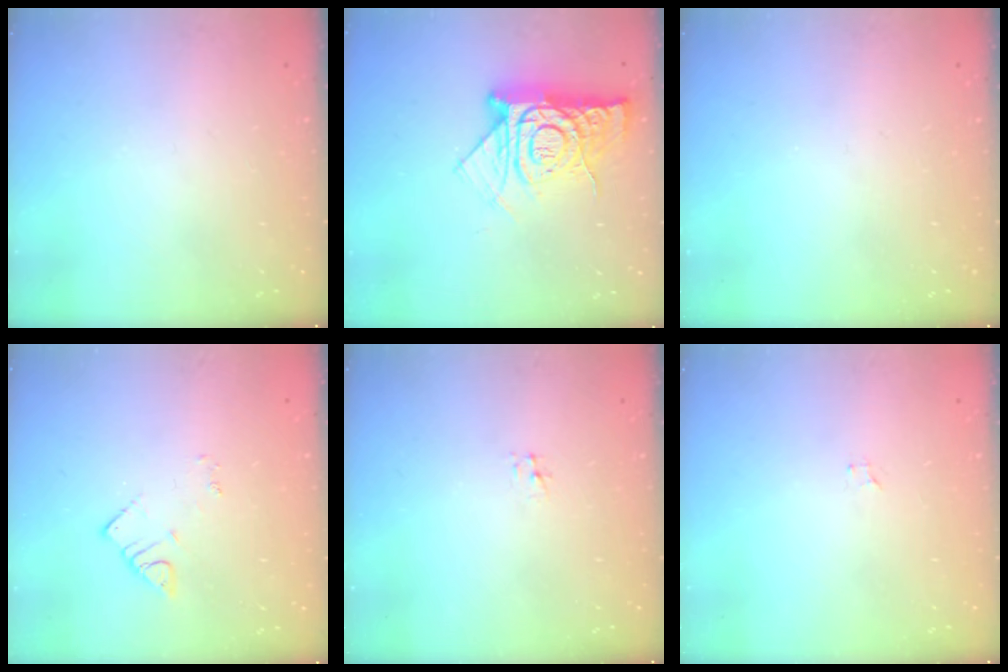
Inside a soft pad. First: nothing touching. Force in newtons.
{"total": 14.7, "press": 14.6, "slide": 1.5}
{"total": 0.0}
{"total": 2.5, "press": 2.5, "slide": 0.3}
{"total": 1.9, "press": 1.9, "slide": 0.2}
{"total": 0.6, "press": 0.6, "slide": 0.1}